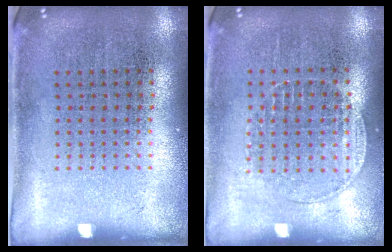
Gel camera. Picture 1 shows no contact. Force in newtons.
{"total": 1.2, "press": 1.1, "slide": 0.5}